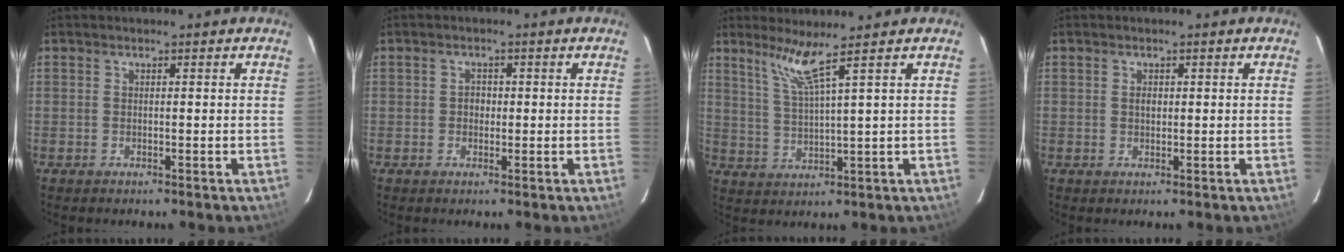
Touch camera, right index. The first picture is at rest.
{"total": 1.6, "force": [-0.1, 1.5, 0.5], "torque": [-0.007, 0.005, -0.003]}
{"total": 5.4, "force": [3.9, -1.4, 3.4], "torque": [-0.068, -0.007, 0.082]}
{"total": 1.2, "force": [0.2, 0.9, 0.7], "torque": [-0.011, 0.003, 0.004]}